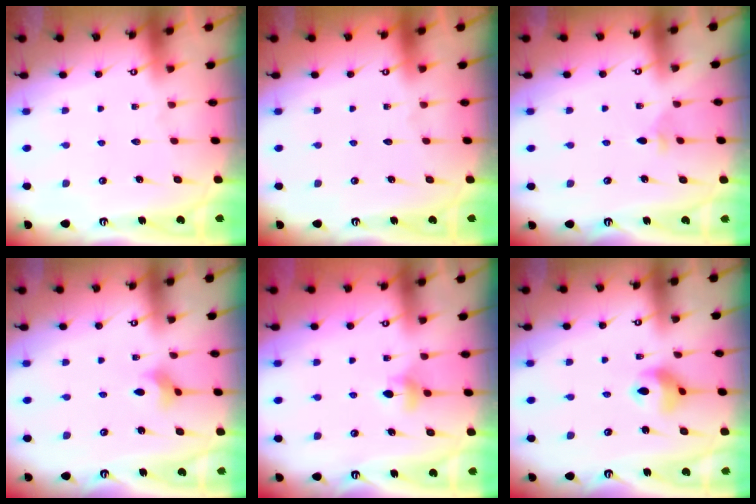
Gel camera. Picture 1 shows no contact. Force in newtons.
{"total": 0.0}
{"total": 2.9, "press": 2.8, "slide": 0.8}
{"total": 2.5, "press": 2.4, "slide": 0.5}
{"total": 4.8, "press": 4.8, "slide": 0.7}
{"total": 7.2, "press": 7.2, "slide": 0.4}